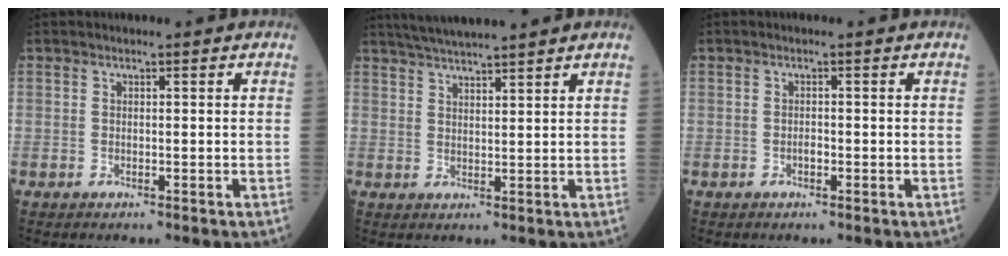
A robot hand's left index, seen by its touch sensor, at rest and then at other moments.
{"total": 7.7, "force": [6.8, -0.5, 3.5], "torque": [-0.065, 0.026, 0.110]}
{"total": 0.8, "force": [-0.4, 0.3, 0.6], "torque": [-0.012, 0.002, -0.007]}